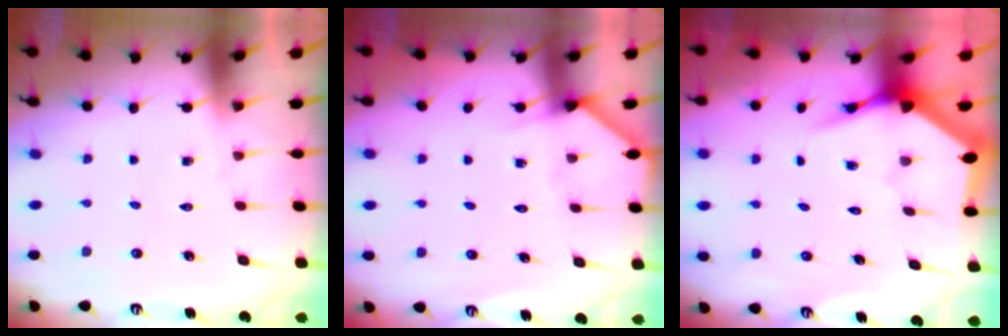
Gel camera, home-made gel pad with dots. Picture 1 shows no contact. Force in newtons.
{"total": 2.6, "press": 2.6, "slide": 0.1}
{"total": 3.9, "press": 3.9, "slide": 0.5}